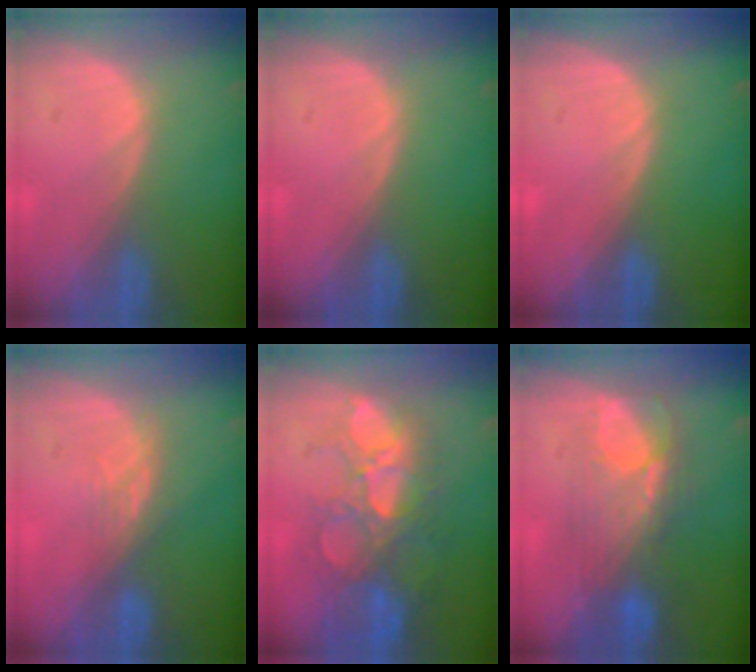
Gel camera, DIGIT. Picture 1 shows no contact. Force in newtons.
{"total": 0.0}
{"total": 0.0}
{"total": 3.0, "press": 2.6, "slide": 1.5}
{"total": 11.1, "press": 9.6, "slide": 5.5}
{"total": 7.7, "press": 7.4, "slide": 2.2}